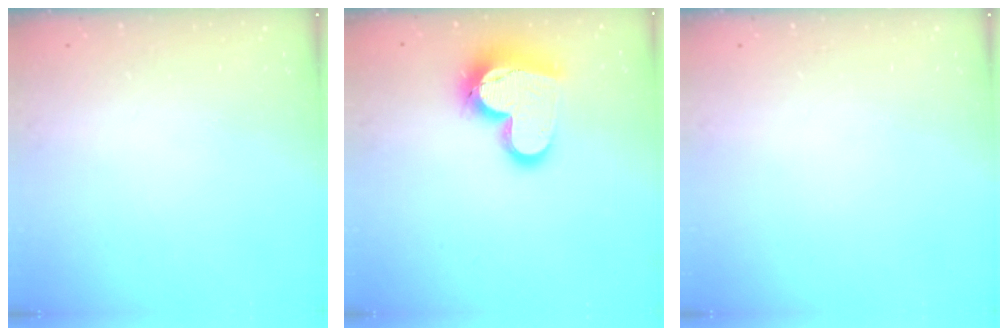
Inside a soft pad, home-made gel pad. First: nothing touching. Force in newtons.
{"total": 17.1, "press": 17.0, "slide": 1.5}
{"total": 0.0}